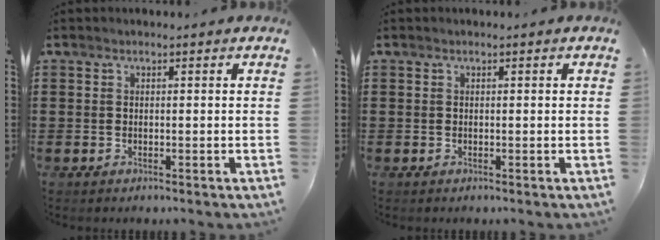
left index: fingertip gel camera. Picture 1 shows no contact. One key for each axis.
{"total": 0.0}